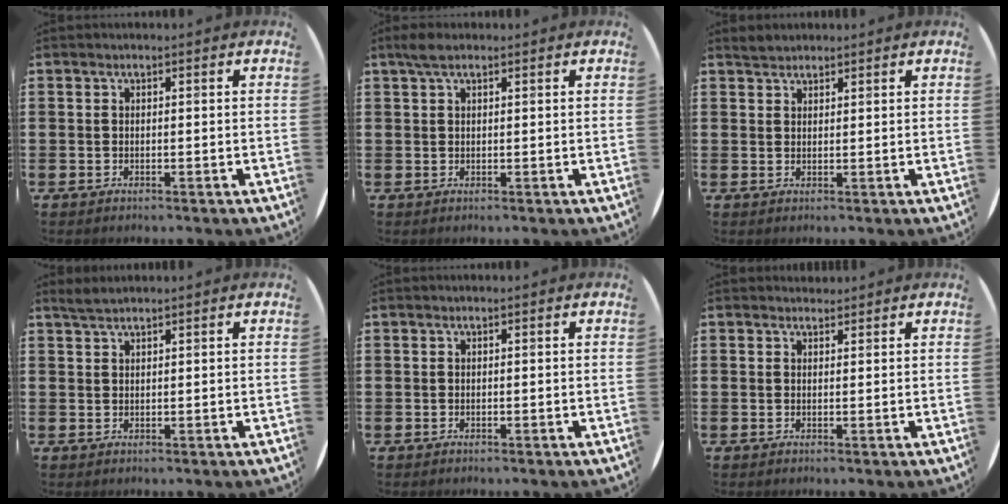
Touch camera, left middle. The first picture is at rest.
{"total": 2.0, "force": [1.4, 0.7, 1.4], "torque": [-0.030, 0.006, 0.024]}
{"total": 1.6, "force": [1.5, 0.4, 0.0], "torque": [0.005, 0.000, 0.028]}
{"total": 1.7, "force": [1.6, 0.1, 0.6], "torque": [-0.013, 0.002, 0.029]}
{"total": 0.0}
{"total": 1.0, "force": [1.0, 0.2, -0.1], "torque": [0.010, 0.000, 0.017]}